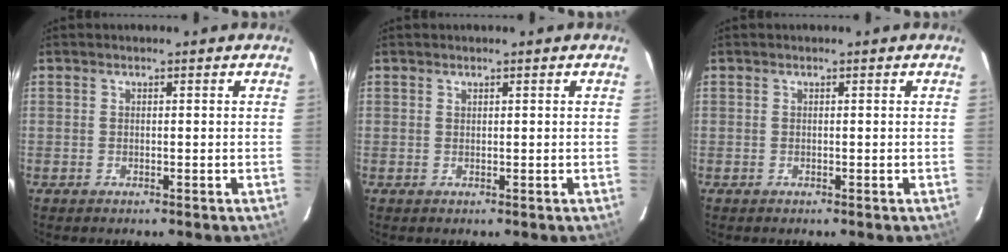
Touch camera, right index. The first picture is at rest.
{"total": 0.0}
{"total": 0.0}